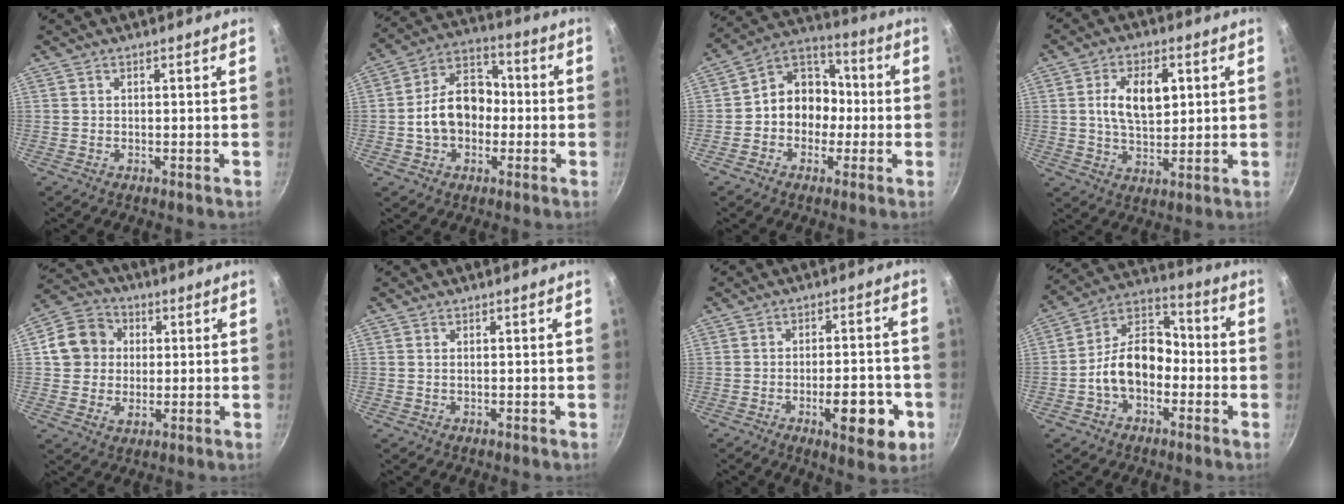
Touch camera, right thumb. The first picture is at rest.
{"total": 13.3, "force": [-1.4, 9.8, 8.9], "torque": [-0.109, 0.040, -0.039]}
{"total": 11.5, "force": [-1.5, 9.8, 5.8], "torque": [-0.037, 0.045, -0.045]}
{"total": 10.6, "force": [2.2, 6.1, 8.3], "torque": [-0.124, -0.004, 0.036]}
{"total": 10.4, "force": [1.9, 9.2, 4.6], "torque": [-0.054, 0.007, 0.020]}
{"total": 0.6, "force": [0.1, 0.3, 0.5], "torque": [-0.010, 0.000, 0.003]}
{"total": 11.2, "force": [-4.0, 4.4, 9.5], "torque": [-0.104, 0.014, -0.051]}
{"total": 13.1, "force": [-3.0, 9.1, 8.9], "torque": [-0.109, 0.053, -0.070]}